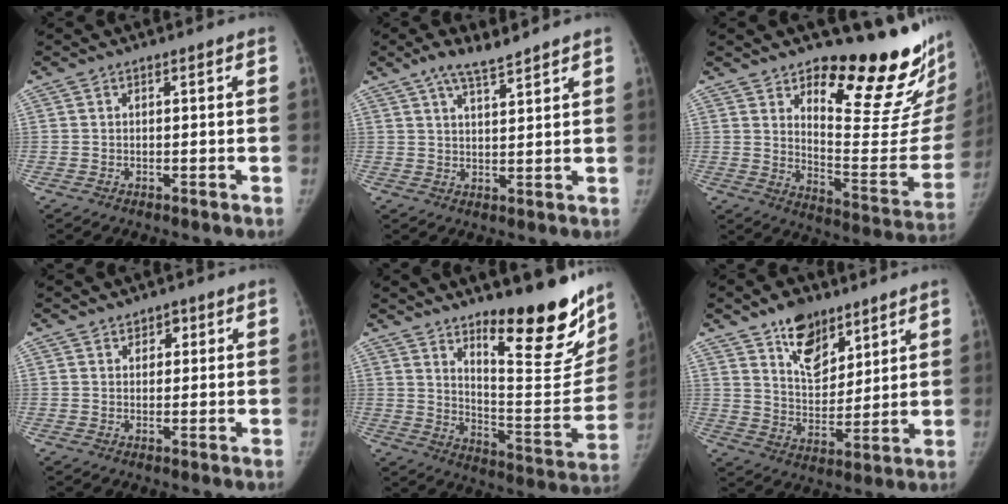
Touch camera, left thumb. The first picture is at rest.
{"total": 6.0, "force": [4.7, 1.4, 3.5], "torque": [-0.057, -0.020, 0.085]}
{"total": 21.7, "force": [16.0, 6.1, 13.3], "torque": [-0.141, -0.142, 0.228]}
{"total": 2.4, "force": [1.2, 1.9, 1.0], "torque": [0.006, -0.004, 0.014]}
{"total": 24.0, "force": [15.8, 7.0, 16.7], "torque": [-0.184, -0.116, 0.238]}
{"total": 12.0, "force": [7.8, 6.8, 6.1], "torque": [-0.067, -0.053, 0.137]}